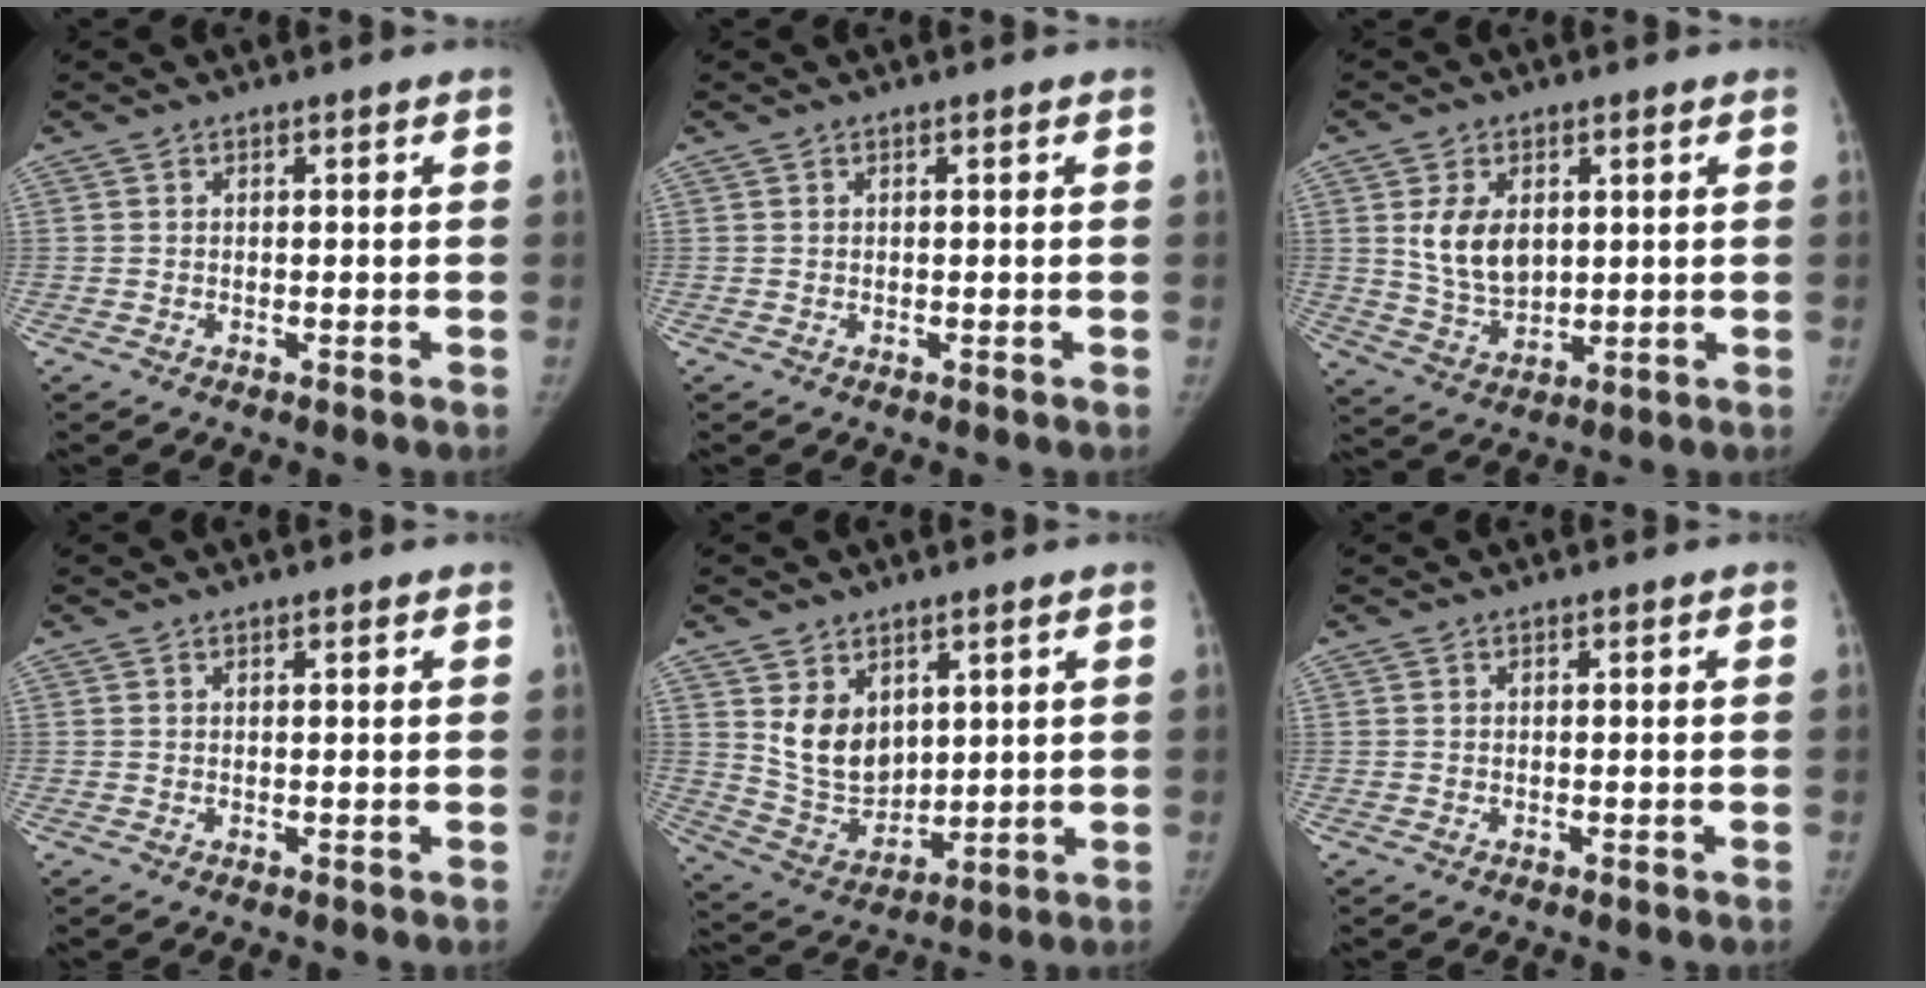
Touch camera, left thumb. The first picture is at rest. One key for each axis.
{"total": 0.0}
{"total": 9.2, "fx": 2.2, "fy": 6.1, "fz": 6.5, "tx": -0.097, "ty": -0.016, "tz": 0.054}
{"total": 0.7, "fx": 0.5, "fy": 0.2, "fz": 0.4, "tx": -0.007, "ty": -0.002, "tz": 0.008}
{"total": 10.2, "fx": 3.9, "fy": 7.3, "fz": 5.9, "tx": -0.073, "ty": -0.037, "tz": 0.097}
{"total": 0.0}